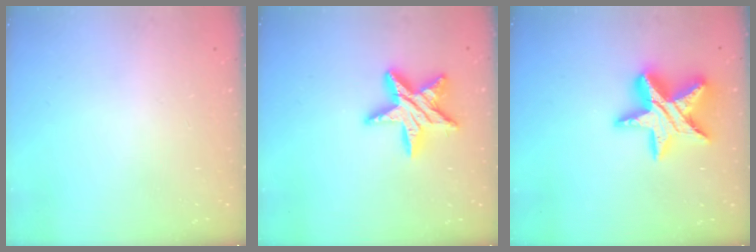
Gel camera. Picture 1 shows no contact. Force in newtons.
{"total": 14.4, "press": 14.4, "slide": 0.9}
{"total": 19.6, "press": 19.6, "slide": 1.3}